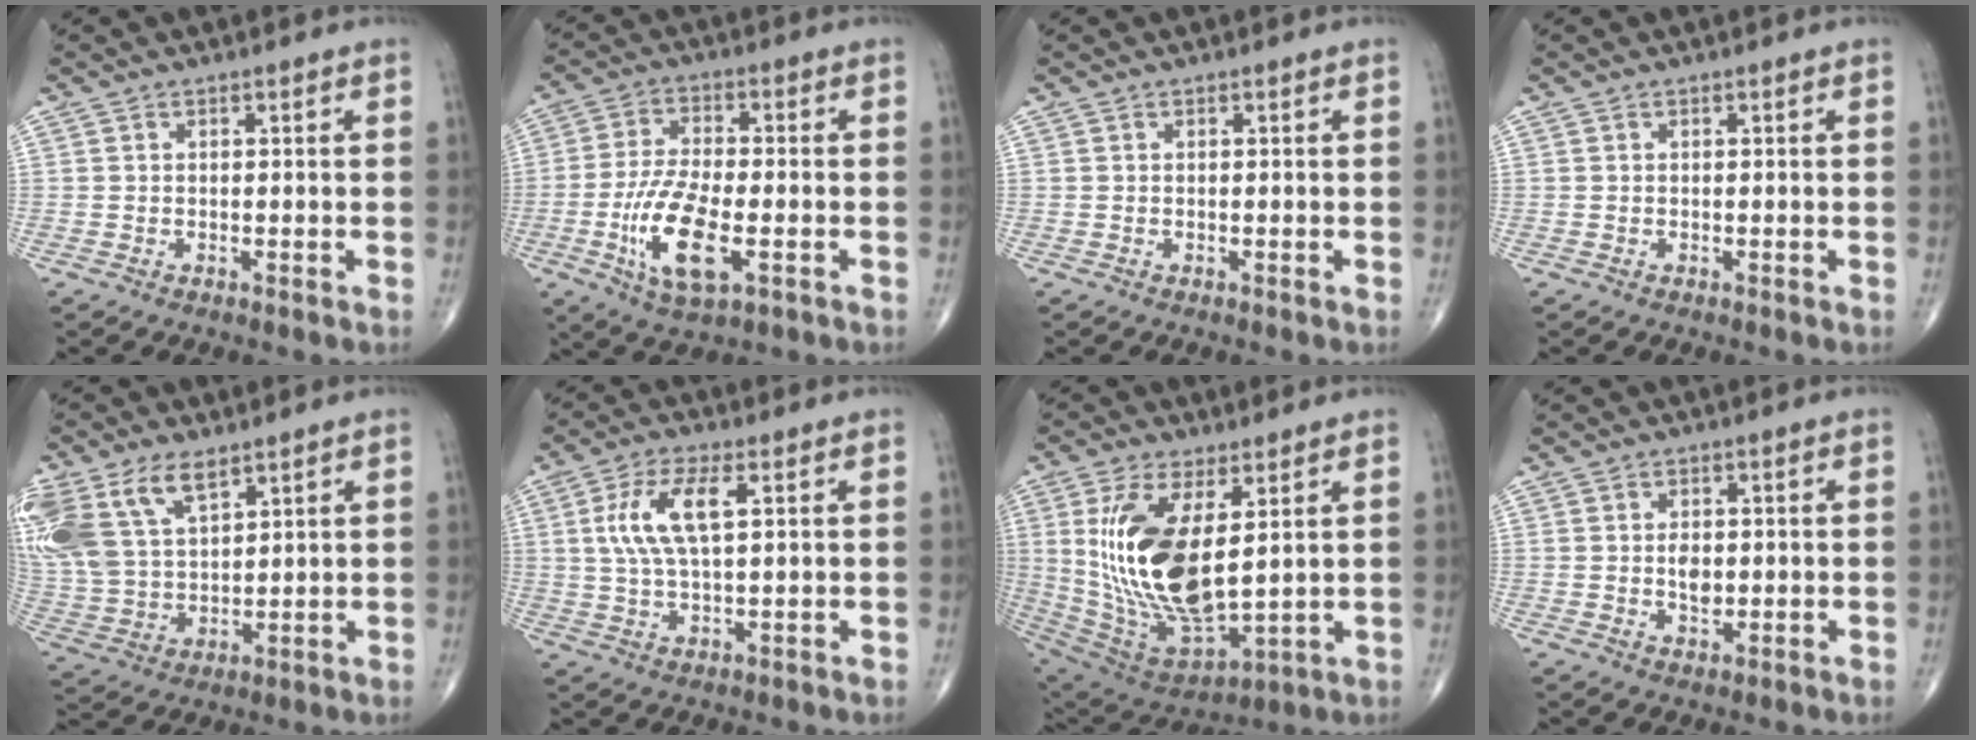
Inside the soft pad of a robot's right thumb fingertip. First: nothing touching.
{"total": 12.3, "force": [-3.7, 4.7, 10.8], "torque": [-0.214, 0.003, -0.066]}
{"total": 0.0}
{"total": 0.0}
{"total": 18.6, "force": [9.6, 10.4, 12.0], "torque": [-0.277, -0.006, 0.195]}
{"total": 9.6, "force": [2.4, 3.7, 8.5], "torque": [-0.182, 0.003, 0.048]}
{"total": 20.9, "force": [3.9, 9.4, 18.2], "torque": [-0.361, -0.029, 0.092]}
{"total": 3.5, "force": [0.1, 2.2, 2.7], "torque": [-0.037, -0.003, 0.005]}